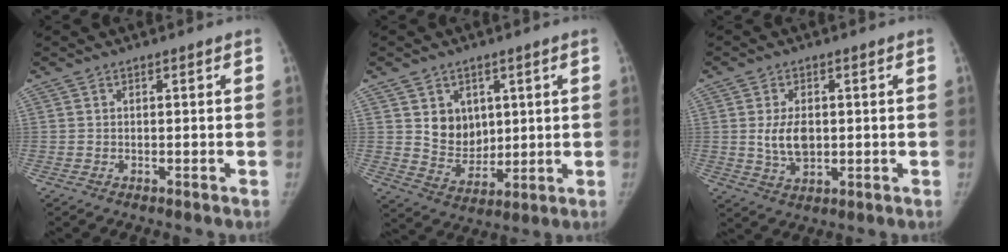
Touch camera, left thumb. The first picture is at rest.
{"total": 8.4, "force": [2.6, 6.7, 4.3], "torque": [-0.033, -0.026, 0.061]}
{"total": 6.1, "force": [0.3, 3.7, 4.8], "torque": [-0.080, -0.009, 0.013]}